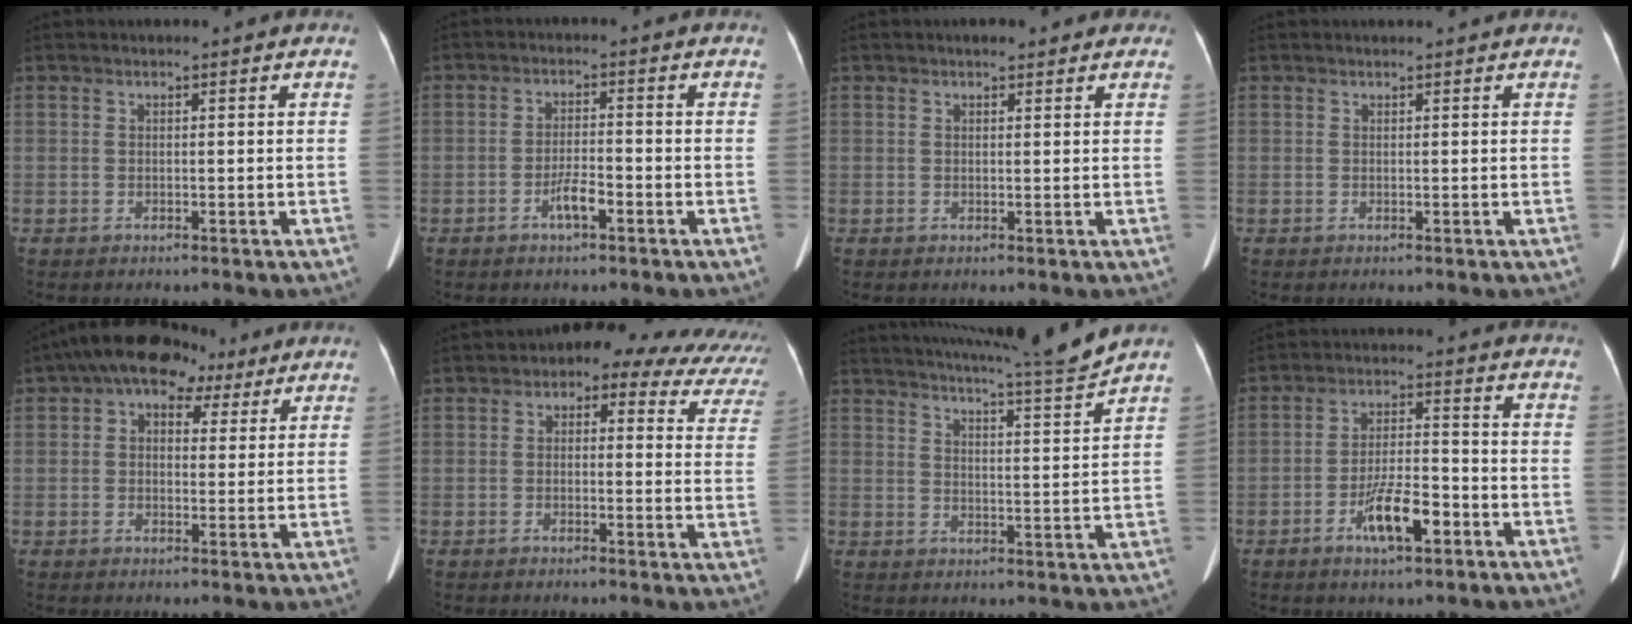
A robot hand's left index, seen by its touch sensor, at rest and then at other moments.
{"total": 3.6, "force": [-2.2, 0.7, 2.8], "torque": [-0.055, 0.001, -0.041]}
{"total": 1.8, "force": [1.2, 0.8, 1.1], "torque": [-0.015, 0.011, 0.011]}
{"total": 0.6, "force": [0.5, 0.1, 0.1], "torque": [-0.005, 0.003, 0.007]}
{"total": 9.0, "force": [5.0, 5.5, 5.1], "torque": [-0.075, 0.043, 0.075]}
{"total": 14.1, "force": [10.6, 6.5, 6.6], "torque": [-0.054, 0.030, 0.091]}
{"total": 9.7, "force": [9.1, -2.4, 2.4], "torque": [-0.048, -0.035, 0.132]}
{"total": 7.9, "force": [-4.0, 2.1, 6.5], "torque": [-0.125, 0.002, -0.069]}